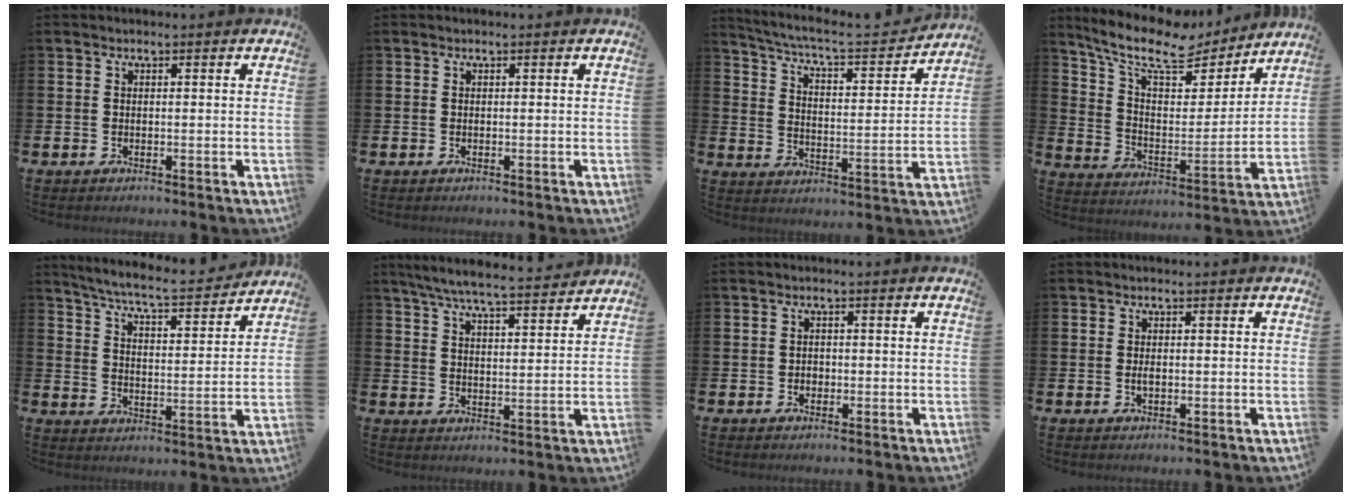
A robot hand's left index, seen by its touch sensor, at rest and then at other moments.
{"total": 0.0}
{"total": 6.3, "force": [5.7, 0.8, 2.5], "torque": [-0.074, -0.043, 0.091]}
{"total": 10.7, "force": [9.0, 3.8, 4.6], "torque": [-0.123, -0.053, 0.150]}
{"total": 7.6, "force": [7.0, 0.9, 2.8], "torque": [-0.084, -0.049, 0.118]}
{"total": 6.7, "force": [6.3, 0.3, 2.3], "torque": [-0.057, -0.041, 0.109]}
{"total": 1.0, "force": [-0.2, 1.0, 0.4], "torque": [-0.007, 0.007, -0.006]}
{"total": 1.0, "force": [-0.1, 0.5, 0.9], "torque": [-0.025, 0.005, -0.002]}